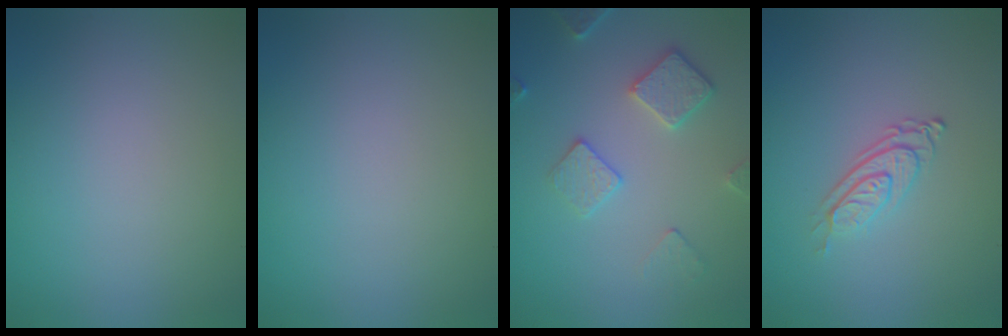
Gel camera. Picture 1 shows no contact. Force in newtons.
{"total": 0.0}
{"total": 3.4, "press": 3.0, "slide": 1.6}
{"total": 3.0, "press": 2.0, "slide": 2.3}